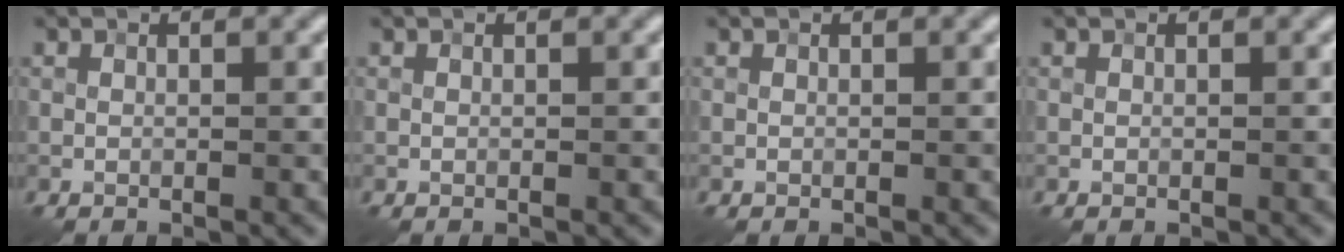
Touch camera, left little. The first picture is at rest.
{"total": 0.0}
{"total": 0.0}
{"total": 0.0}